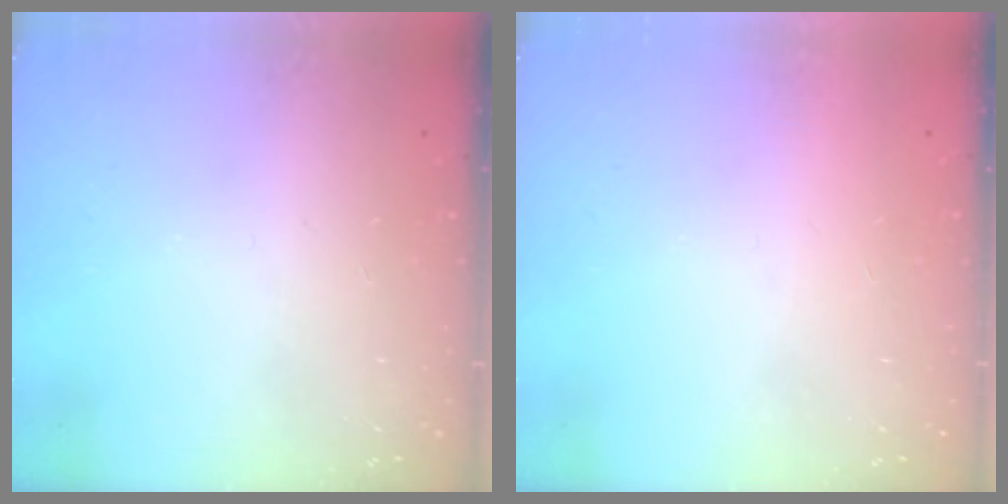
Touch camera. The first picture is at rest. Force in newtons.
{"total": 1.6, "press": 1.6, "slide": 0.1}